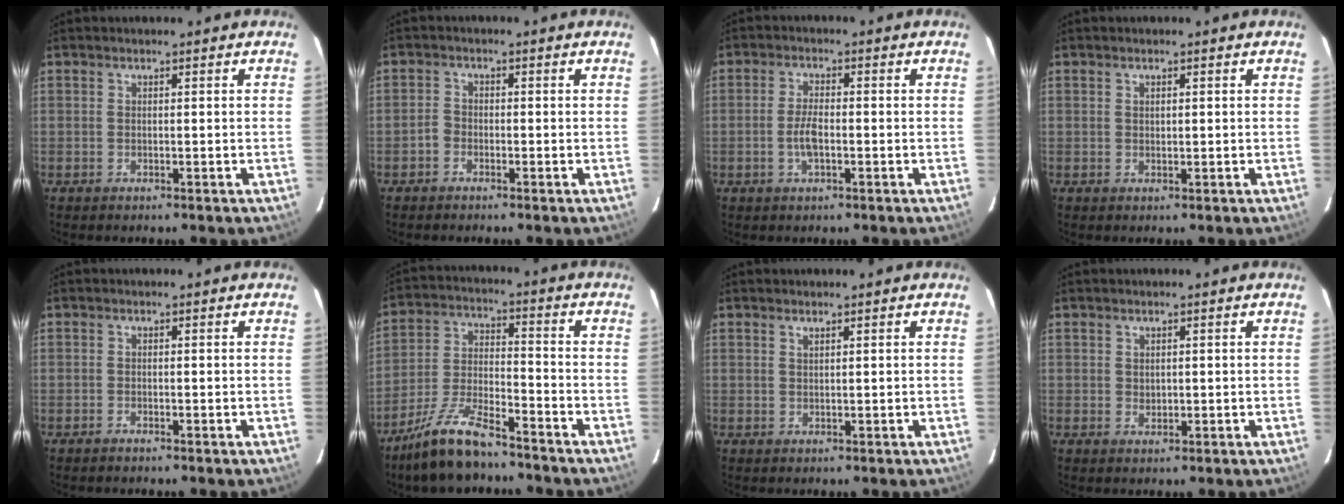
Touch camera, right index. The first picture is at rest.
{"total": 2.0, "force": [-1.4, 1.3, 0.5], "torque": [-0.011, 0.004, -0.027]}
{"total": 4.0, "force": [-1.2, 1.5, 3.5], "torque": [-0.074, 0.001, -0.023]}
{"total": 0.8, "force": [0.4, 0.5, 0.6], "torque": [-0.009, 0.003, 0.008]}
{"total": 0.7, "force": [-0.6, 0.1, 0.2], "torque": [-0.007, 0.001, -0.014]}
{"total": 12.6, "force": [-10.0, 3.0, 7.0], "torque": [-0.154, -0.005, -0.185]}
{"total": 0.6, "force": [0.5, 0.0, 0.3], "torque": [-0.005, 0.001, 0.010]}
{"total": 1.1, "force": [0.4, 1.0, 0.3], "torque": [-0.005, 0.001, 0.008]}